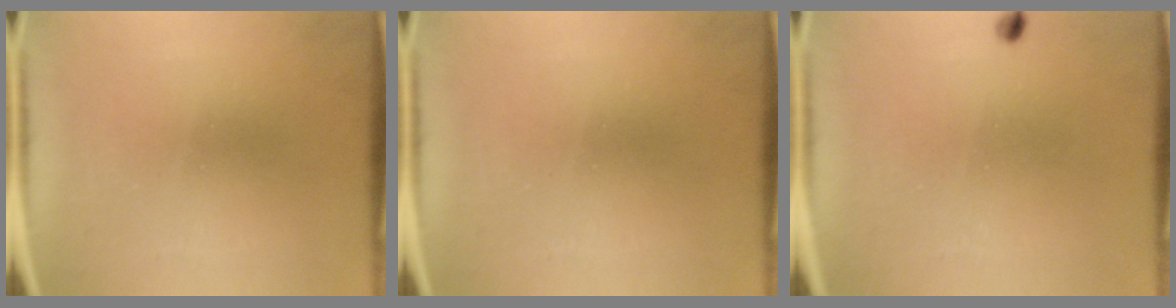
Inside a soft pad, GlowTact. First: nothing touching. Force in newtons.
{"total": 0.0}
{"total": 1.0}